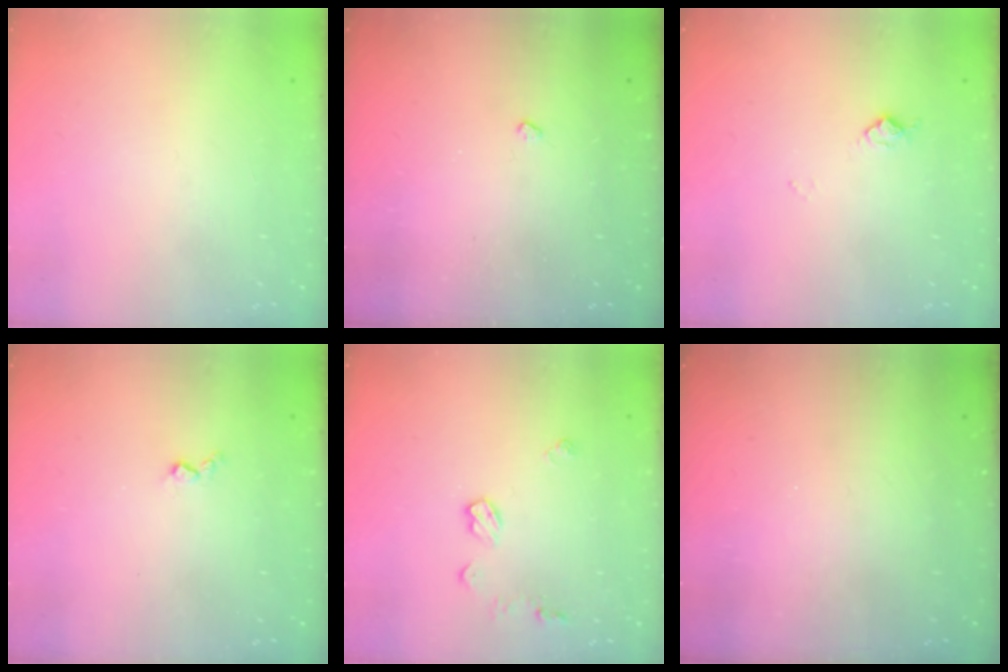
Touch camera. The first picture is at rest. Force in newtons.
{"total": 3.0, "press": 2.9, "slide": 0.4}
{"total": 5.0, "press": 4.9, "slide": 0.7}
{"total": 2.9, "press": 2.9, "slide": 0.5}
{"total": 7.5, "press": 7.5, "slide": 0.3}
{"total": 0.0}